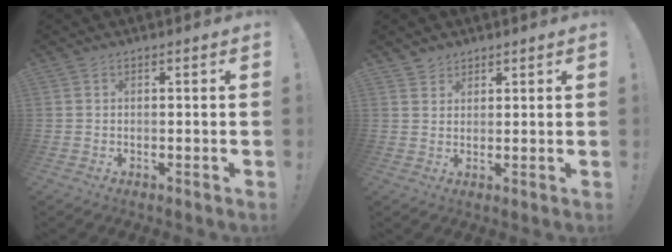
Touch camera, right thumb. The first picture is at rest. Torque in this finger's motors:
{"motor_torque": [0.06, -0.30, 0.14, 0.14, -0.06]}